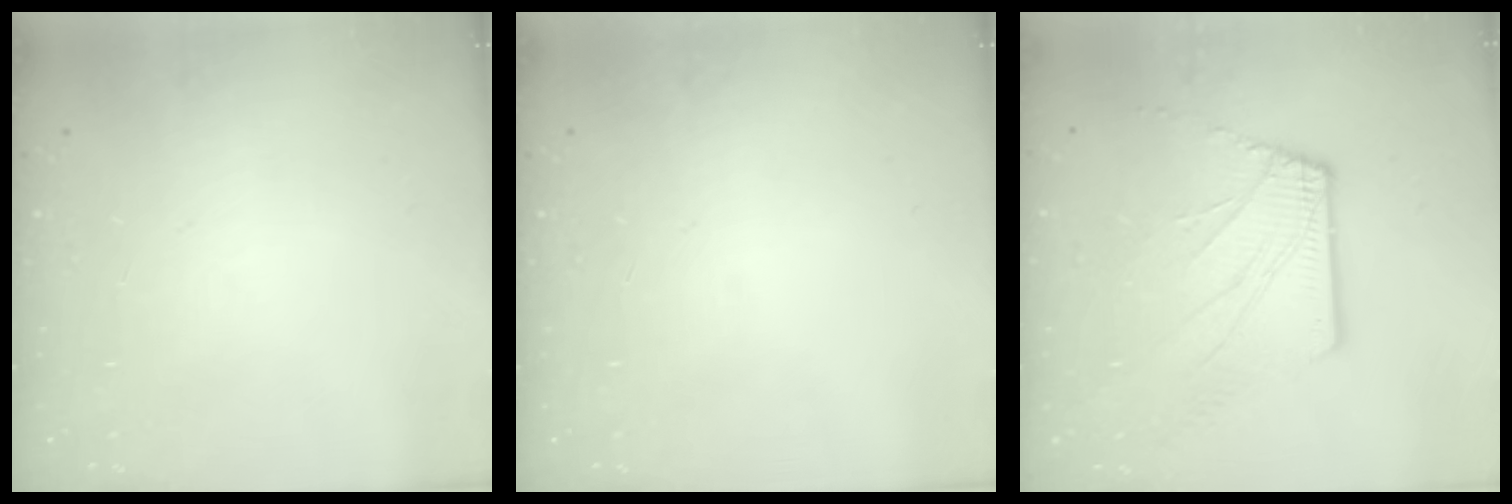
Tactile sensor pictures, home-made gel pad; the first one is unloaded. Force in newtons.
{"total": 0.0}
{"total": 8.0, "press": 7.9, "slide": 0.9}